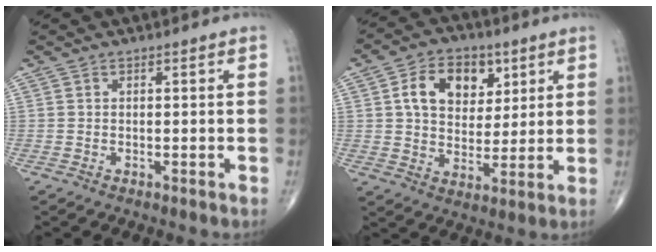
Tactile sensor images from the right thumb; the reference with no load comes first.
{"total": 12.3, "force": [4.3, 8.7, 7.6], "torque": [-0.085, -0.008, 0.073]}